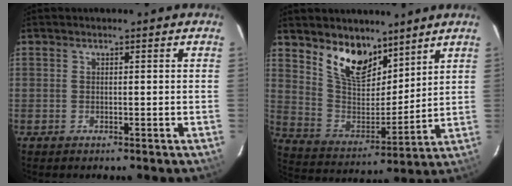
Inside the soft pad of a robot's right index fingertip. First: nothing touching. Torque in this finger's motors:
{"motor_torque": [0.15, 0.33, 0.09, 0.08]}